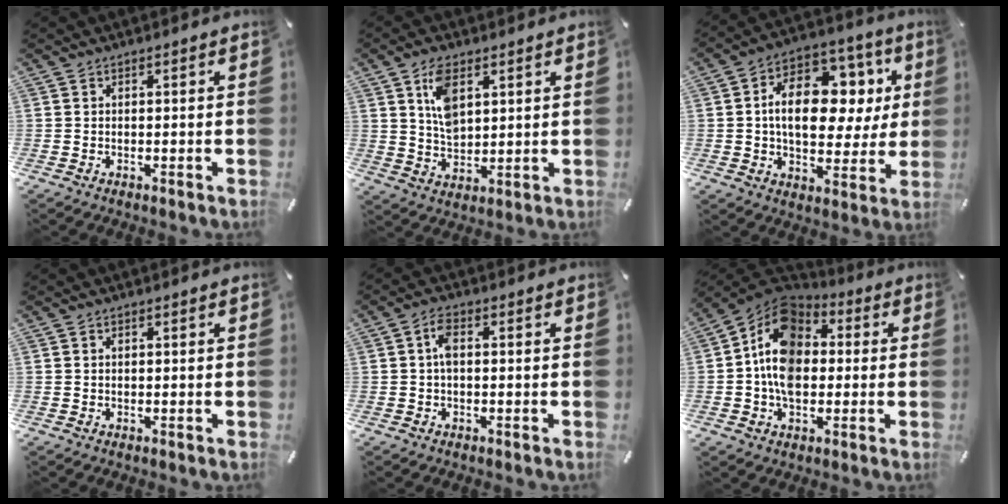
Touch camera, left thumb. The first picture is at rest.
{"total": 7.6, "force": [3.4, 4.2, 5.3], "torque": [-0.106, -0.004, 0.059]}
{"total": 17.1, "force": [3.1, 11.3, 12.5], "torque": [-0.197, -0.004, 0.059]}
{"total": 0.5, "force": [0.1, 0.4, 0.4], "torque": [-0.008, 0.000, 0.002]}
{"total": 3.6, "force": [0.1, 1.8, 3.2], "torque": [-0.070, 0.005, -0.001]}
{"total": 13.4, "force": [-0.7, 10.0, 8.9], "torque": [-0.173, 0.008, -0.022]}